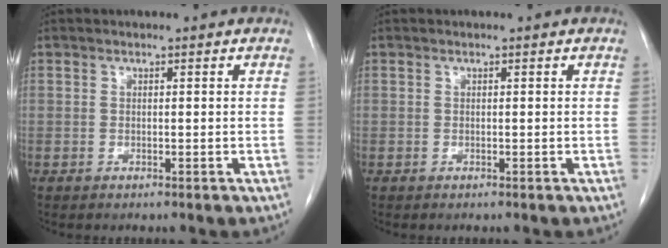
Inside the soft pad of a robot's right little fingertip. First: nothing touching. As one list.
[{"total": 0.0}]